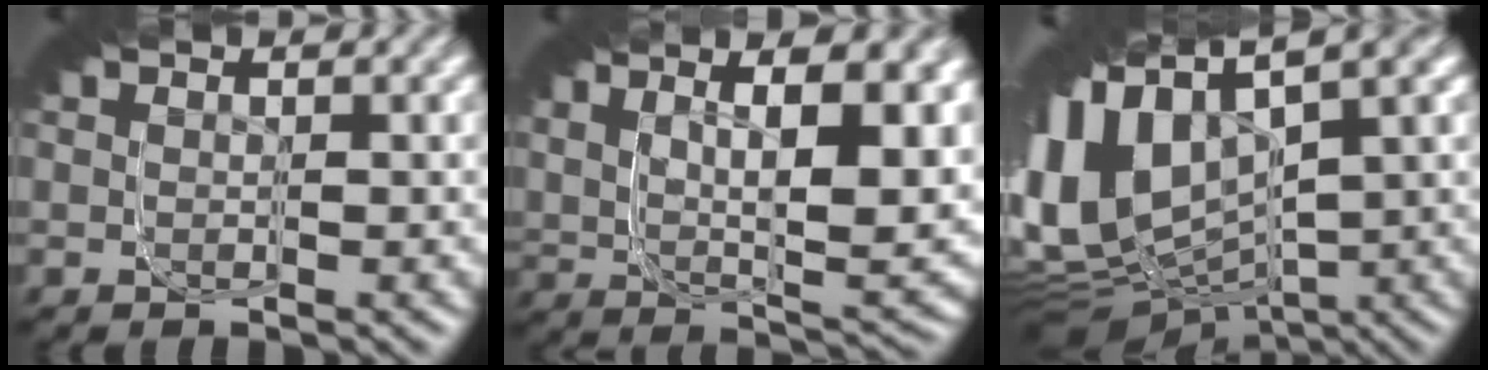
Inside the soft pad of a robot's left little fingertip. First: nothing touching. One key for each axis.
{"total": 12.8, "fx": 3.3, "fy": 6.8, "fz": 10.4, "tx": -0.191, "ty": 0.027, "tz": 0.035}
{"total": 17.4, "fx": -1.5, "fy": 11.3, "fz": 13.2, "tx": -0.226, "ty": -0.003, "tz": -0.033}